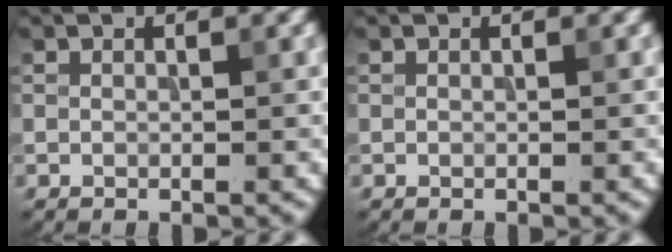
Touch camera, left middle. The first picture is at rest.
{"total": 0.0}